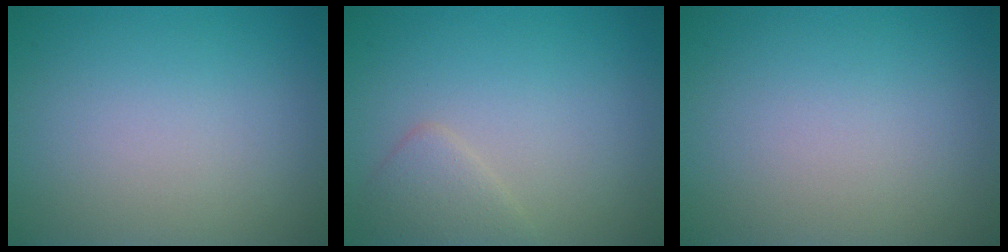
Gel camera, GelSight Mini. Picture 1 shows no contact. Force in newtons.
{"total": 1.8, "press": 1.8, "slide": 0.0}
{"total": 0.0}